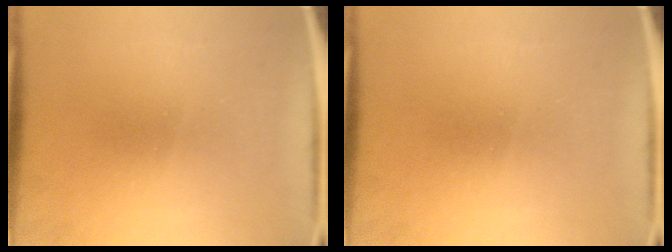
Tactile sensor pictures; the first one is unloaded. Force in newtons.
{"total": 0.0}